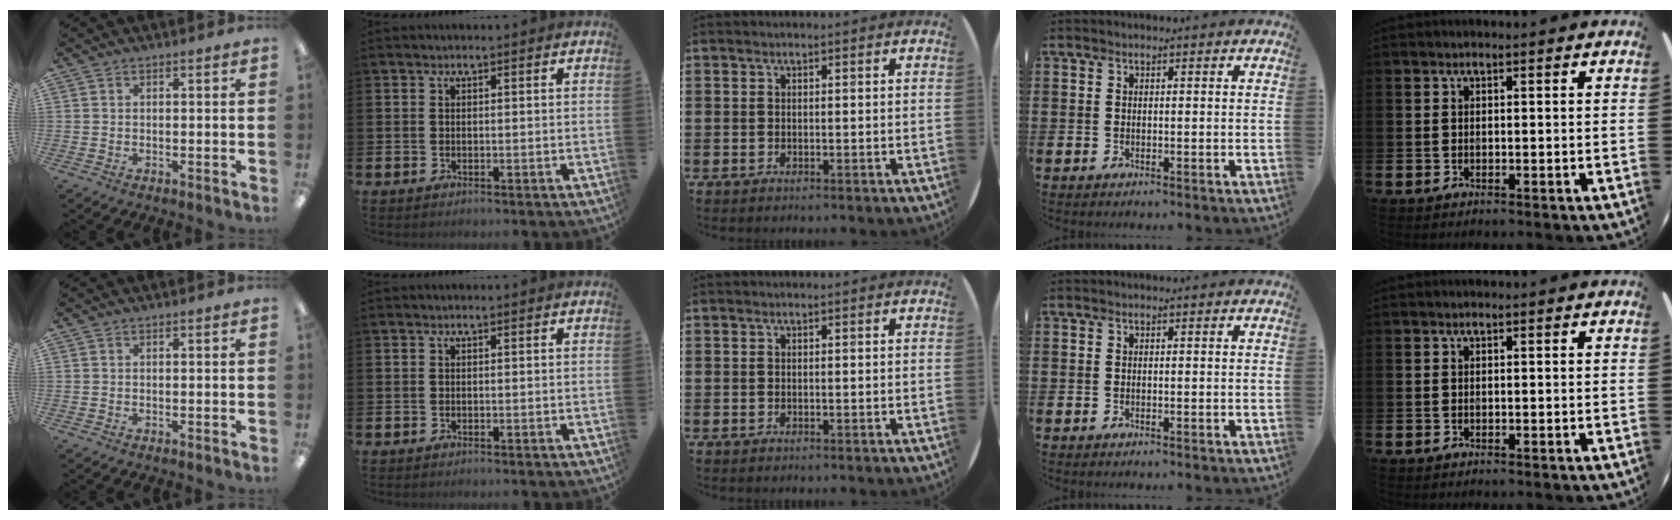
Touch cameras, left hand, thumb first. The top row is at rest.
{}